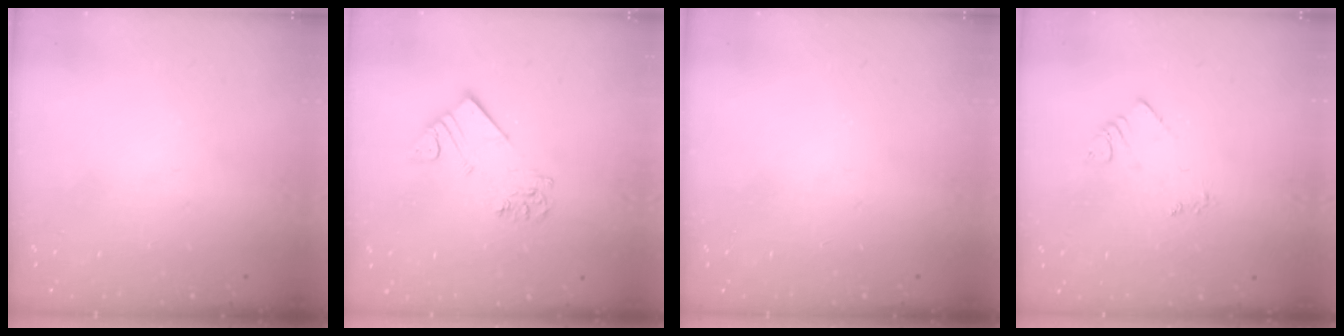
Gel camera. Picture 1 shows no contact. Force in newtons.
{"total": 5.9, "press": 5.9, "slide": 0.4}
{"total": 0.0}
{"total": 4.2, "press": 4.1, "slide": 0.6}